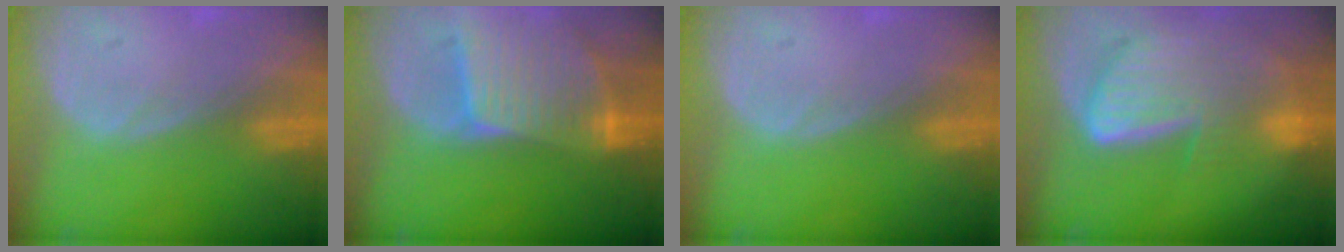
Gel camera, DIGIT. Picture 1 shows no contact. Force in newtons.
{"total": 9.4, "press": 8.2, "slide": 4.5}
{"total": 0.0}
{"total": 9.3, "press": 8.1, "slide": 4.6}